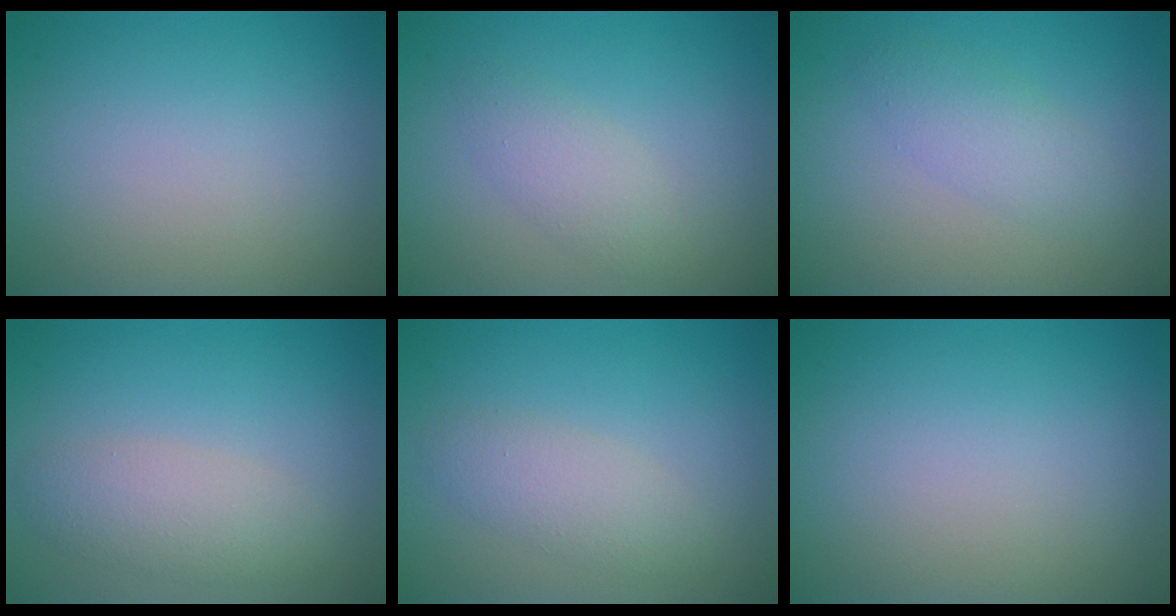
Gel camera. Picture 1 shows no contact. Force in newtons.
{"total": 2.1, "press": 2.1, "slide": 0.1}
{"total": 2.3, "press": 2.3, "slide": 0.2}
{"total": 2.9, "press": 2.9, "slide": 0.2}
{"total": 2.4, "press": 2.4, "slide": 0.2}
{"total": 0.0}